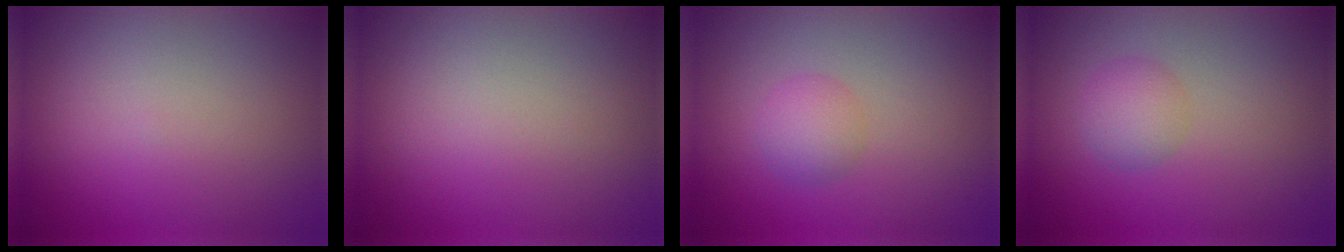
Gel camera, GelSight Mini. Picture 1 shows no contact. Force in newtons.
{"total": 0.0}
{"total": 2.1, "press": 2.1, "slide": 0.0}
{"total": 2.2, "press": 2.2, "slide": 0.1}